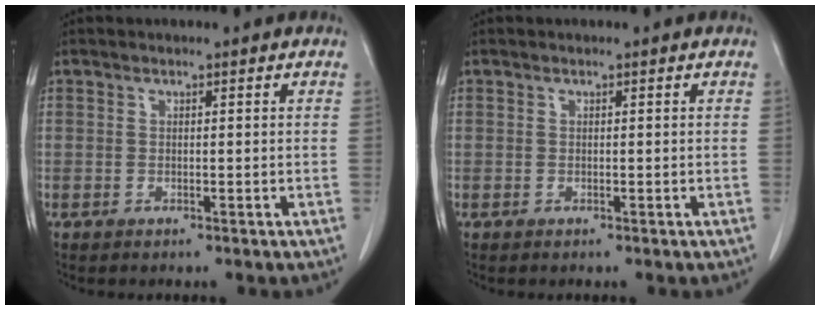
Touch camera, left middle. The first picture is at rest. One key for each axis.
{"total": 0.0}